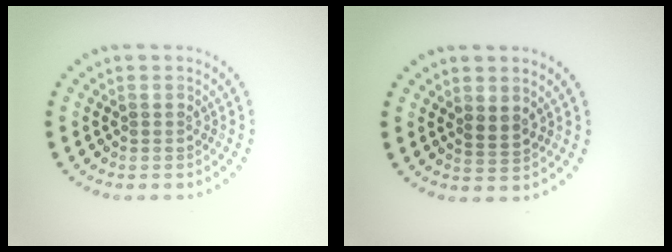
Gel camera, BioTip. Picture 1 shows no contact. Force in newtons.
{"total": 1.5, "press": 1.3, "slide": 0.7}